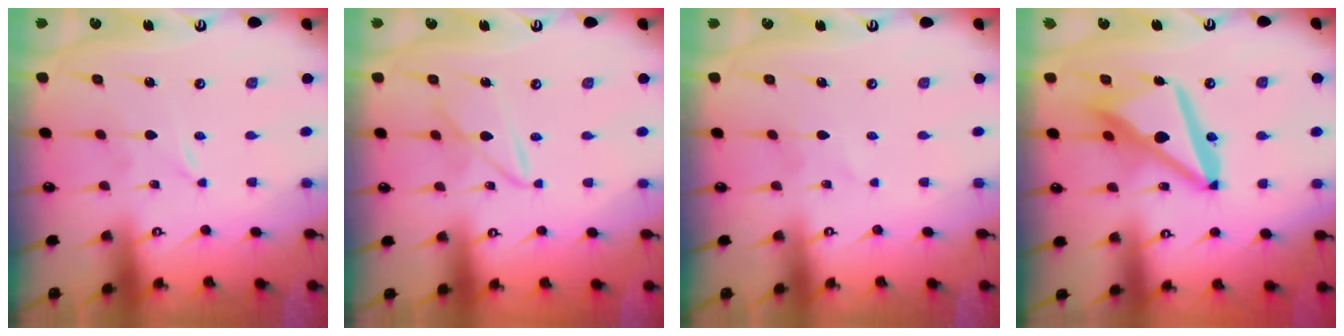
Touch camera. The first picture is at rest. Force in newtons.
{"total": 6.6, "press": 6.6, "slide": 0.5}
{"total": 1.1, "press": 1.1, "slide": 0.1}
{"total": 16.0, "press": 15.9, "slide": 1.8}